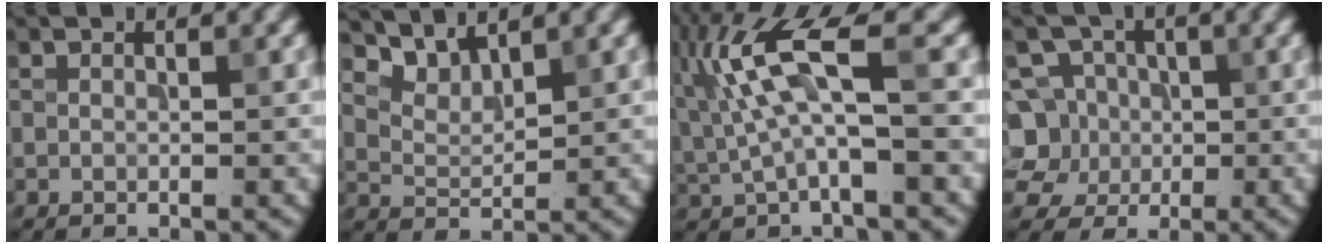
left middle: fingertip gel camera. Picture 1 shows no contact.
{"total": 2.9, "force": [2.8, 0.6, 0.8], "torque": [-0.023, -0.007, 0.058]}
{"total": 7.3, "force": [1.6, 1.7, 6.9], "torque": [-0.154, 0.010, 0.028]}
{"total": 6.2, "force": [0.7, 5.7, 2.4], "torque": [-0.039, 0.034, -0.018]}